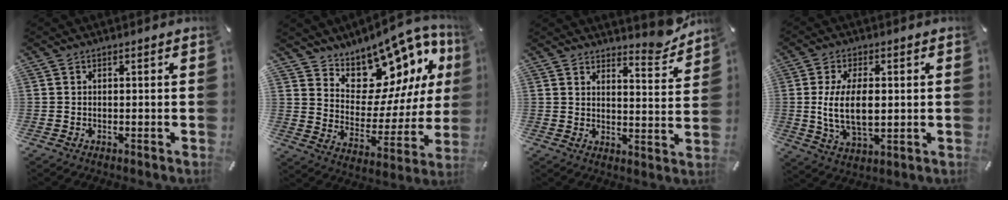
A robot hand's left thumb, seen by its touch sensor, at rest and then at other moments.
{"total": 12.8, "force": [10.0, 7.3, 3.5], "torque": [-0.048, -0.112, 0.174]}
{"total": 3.7, "force": [3.5, 0.7, 0.6], "torque": [0.004, -0.031, 0.060]}
{"total": 11.5, "force": [0.6, 6.0, 9.8], "torque": [-0.208, -0.004, 0.007]}